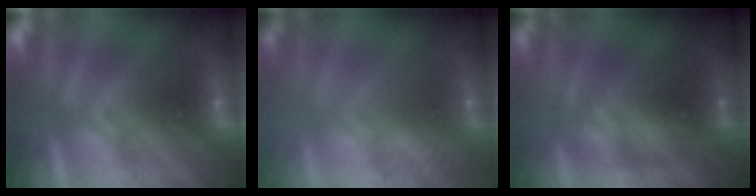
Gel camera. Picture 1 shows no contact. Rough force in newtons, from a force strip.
{"total": 2.8}
{"total": 3.2}